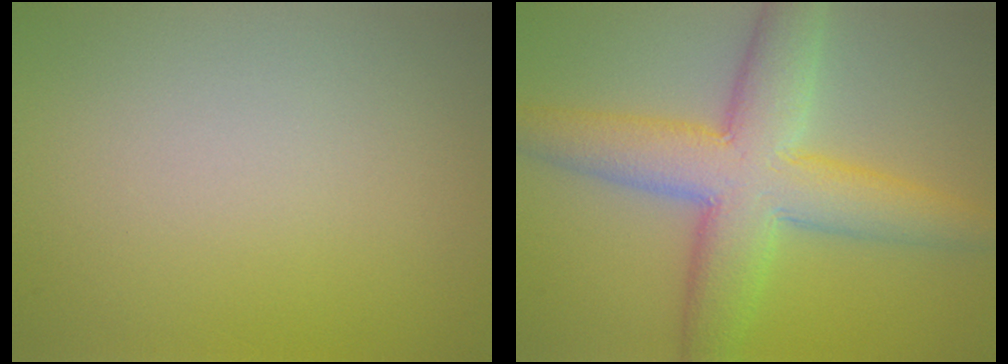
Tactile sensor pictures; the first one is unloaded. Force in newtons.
{"total": 9.1, "press": 9.1, "slide": 0.7}